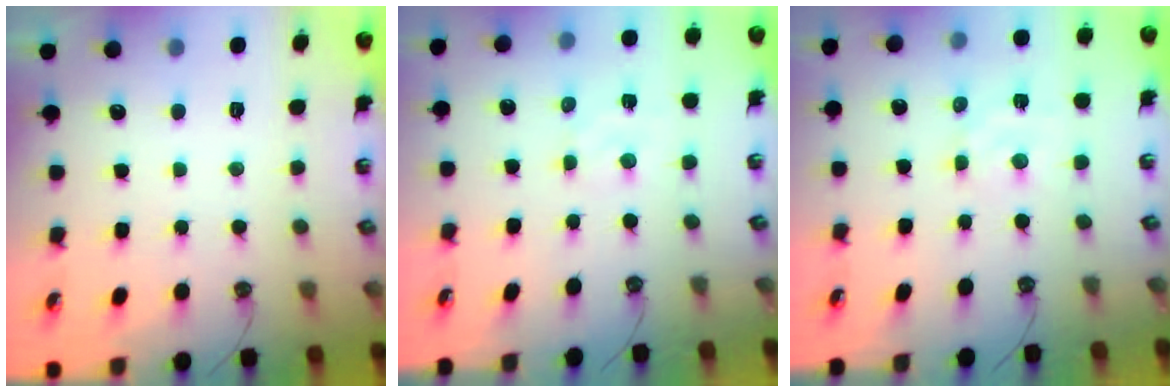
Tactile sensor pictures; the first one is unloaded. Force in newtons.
{"total": 1.5, "press": 1.5, "slide": 0.2}
{"total": 2.9, "press": 2.9, "slide": 0.6}